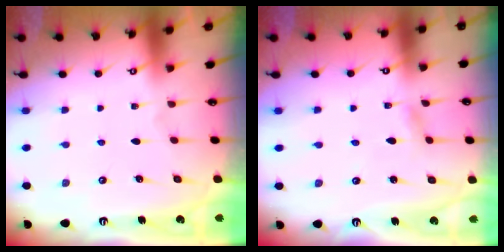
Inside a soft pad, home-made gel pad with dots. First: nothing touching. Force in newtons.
{"total": 2.3, "press": 2.3, "slide": 0.2}